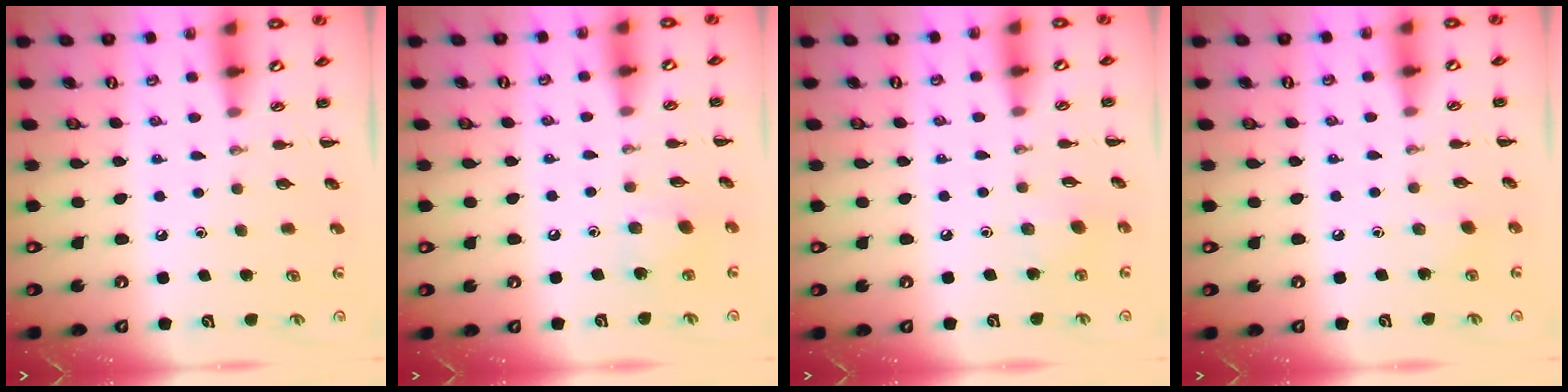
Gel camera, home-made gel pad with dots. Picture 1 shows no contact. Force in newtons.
{"total": 5.9, "press": 5.7, "slide": 1.6}
{"total": 2.4, "press": 2.2, "slide": 0.9}
{"total": 5.5, "press": 5.2, "slide": 1.7}